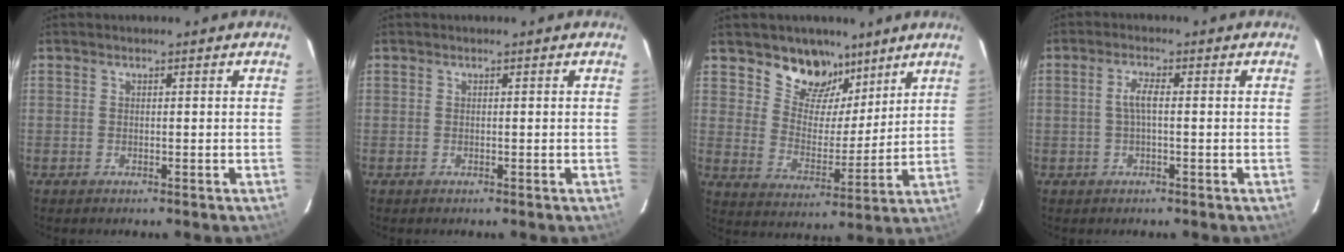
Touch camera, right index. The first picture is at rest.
{"total": 0.0}
{"total": 11.4, "force": [8.0, 7.1, 3.7], "torque": [-0.064, -0.012, 0.141]}
{"total": 3.3, "force": [0.0, 1.0, 3.2], "torque": [-0.063, 0.007, 0.001]}